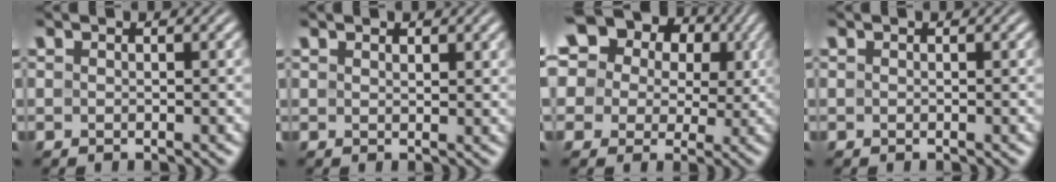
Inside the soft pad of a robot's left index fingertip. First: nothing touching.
{"total": 1.0, "force": [0.8, 0.3, 0.4], "torque": [-0.009, -0.002, 0.016]}
{"total": 19.9, "force": [7.8, 15.9, 9.2], "torque": [-0.200, 0.042, 0.090]}
{"total": 0.0}